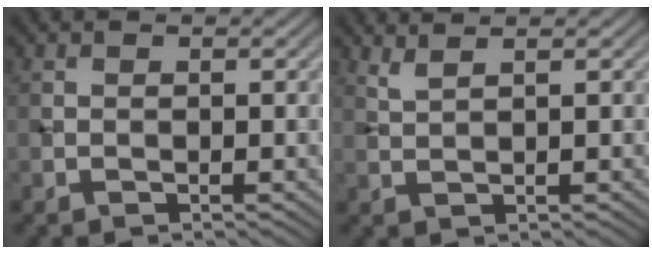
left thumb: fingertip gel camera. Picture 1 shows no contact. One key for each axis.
{"total": 2.0, "fx": 1.5, "fy": 0.4, "fz": 1.2, "tx": -0.028, "ty": 0.007, "tz": 0.028}